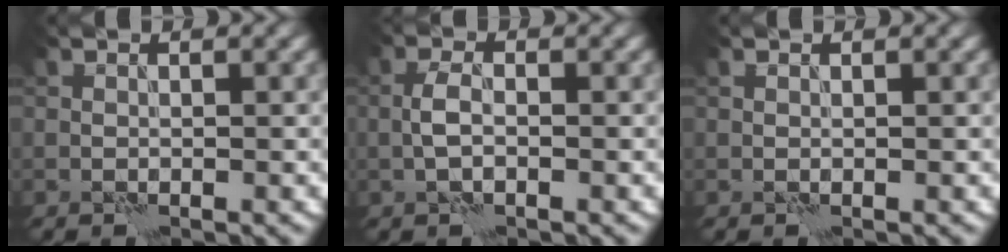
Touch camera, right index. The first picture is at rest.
{"total": 2.0, "force": [-0.6, 0.9, 1.7], "torque": [-0.033, 0.006, -0.017]}
{"total": 0.0}